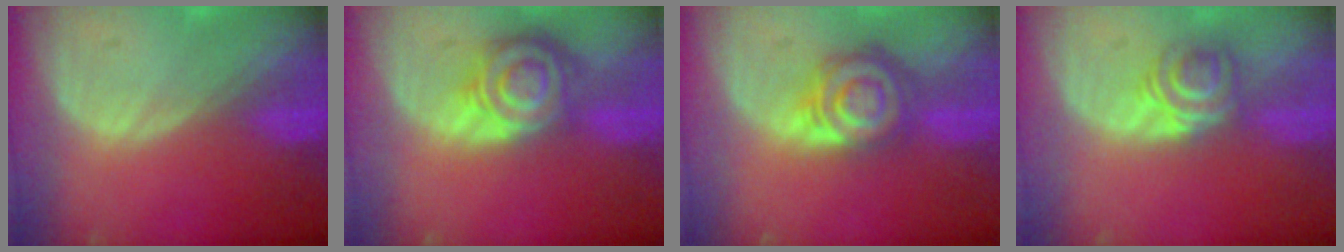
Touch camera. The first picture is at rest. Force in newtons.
{"total": 8.6, "press": 7.5, "slide": 4.3}
{"total": 8.0, "press": 7.0, "slide": 3.9}
{"total": 5.9, "press": 4.8, "slide": 3.4}